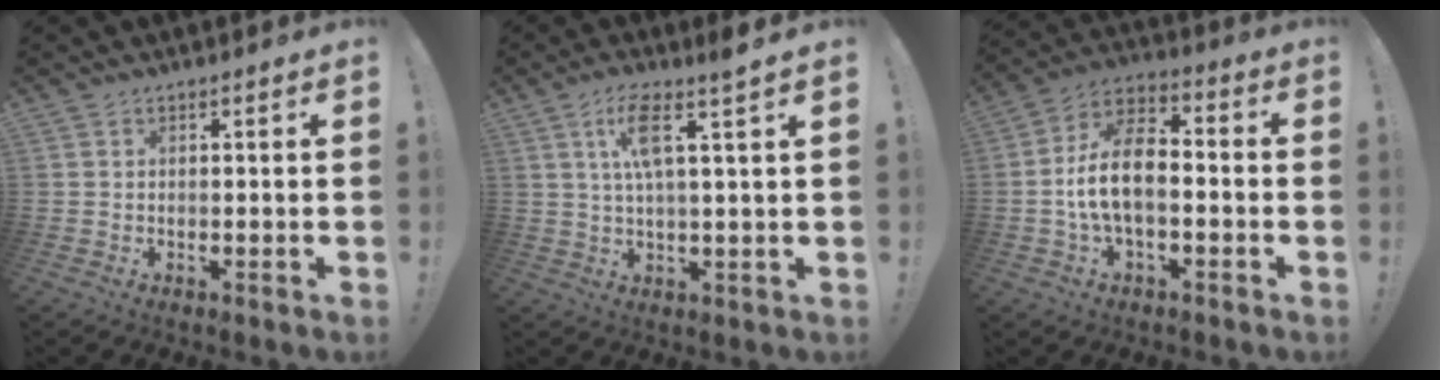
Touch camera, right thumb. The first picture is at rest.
{"total": 8.7, "force": [4.0, 0.2, 7.8], "torque": [-0.139, -0.011, 0.062]}
{"total": 12.7, "force": [-2.3, 6.8, 10.4], "torque": [-0.198, 0.016, -0.040]}